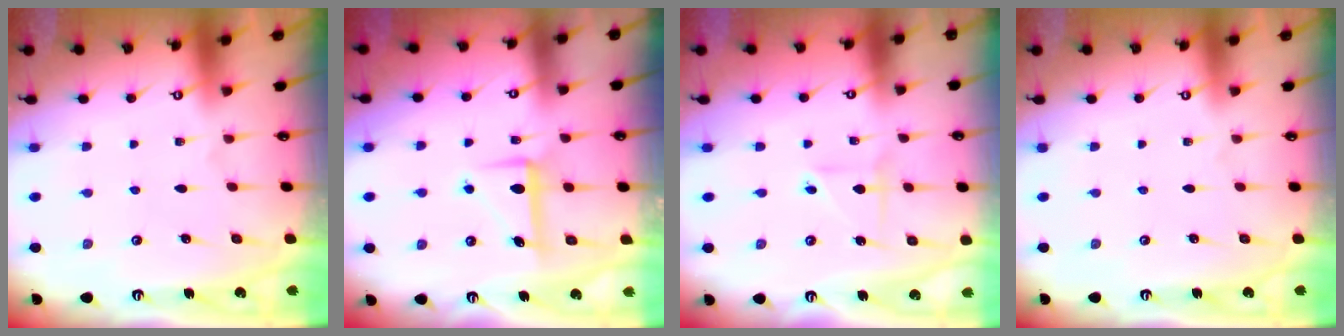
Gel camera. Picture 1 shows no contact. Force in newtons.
{"total": 6.3, "press": 6.3, "slide": 0.6}
{"total": 2.1, "press": 2.0, "slide": 0.5}
{"total": 0.0}